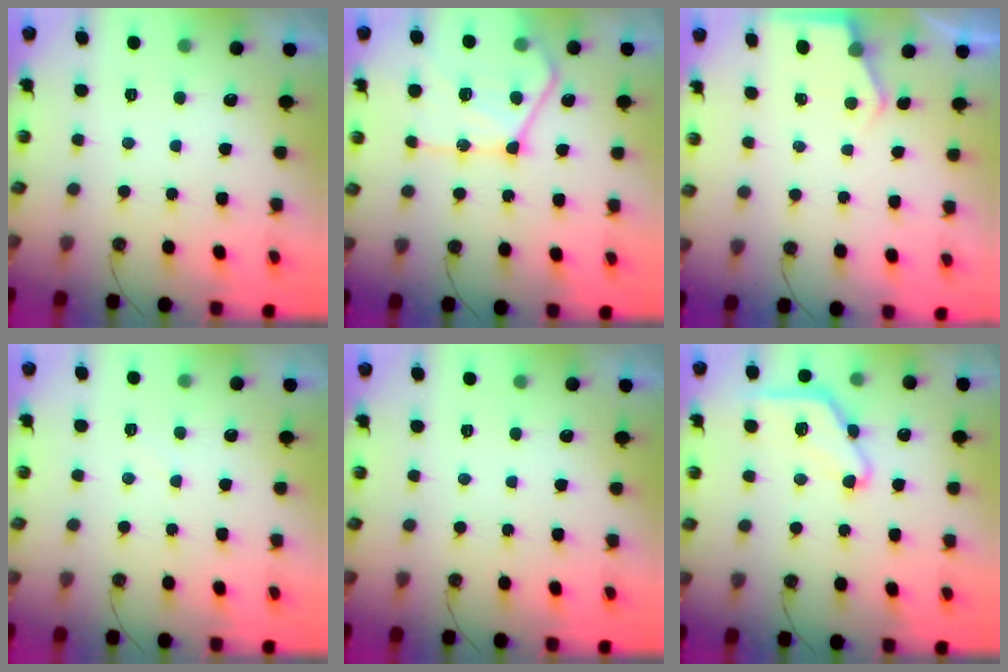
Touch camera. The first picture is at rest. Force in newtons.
{"total": 19.2, "press": 19.1, "slide": 2.2}
{"total": 4.3, "press": 4.2, "slide": 0.5}
{"total": 2.5, "press": 2.5, "slide": 0.3}
{"total": 0.0}
{"total": 12.1, "press": 12.0, "slide": 0.6}